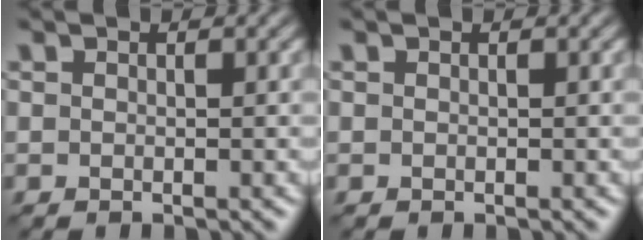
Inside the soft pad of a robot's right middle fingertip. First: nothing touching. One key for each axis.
{"total": 0.0}